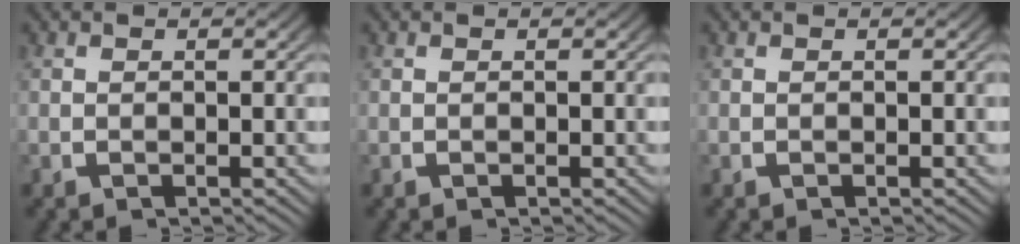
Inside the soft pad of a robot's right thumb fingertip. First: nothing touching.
{"total": 0.0}
{"total": 0.0}